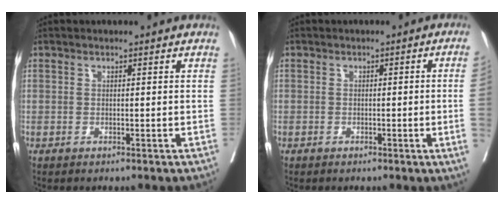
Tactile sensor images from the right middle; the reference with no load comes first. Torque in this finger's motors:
{"motor_torque": [0.00, -0.08, -0.49, -0.21]}